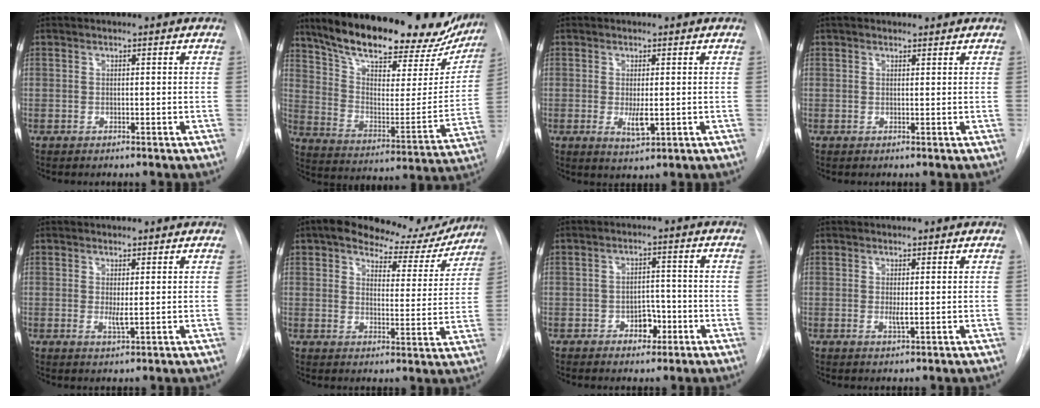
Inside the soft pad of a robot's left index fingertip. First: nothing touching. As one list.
[{"total": 29.1, "force": [23.7, 9.5, 14.0], "torque": [-0.222, -0.010, 0.328]}, {"total": 3.2, "force": [-0.3, 0.9, 3.0], "torque": [-0.055, -0.009, 0.000]}, {"total": 2.2, "force": [1.9, 0.9, 0.8], "torque": [-0.012, 0.022, 0.028]}, {"total": 1.6, "force": [0.3, 0.2, 1.6], "torque": [-0.033, -0.006, 0.009]}, {"total": 14.1, "force": [12.2, 5.1, 4.9], "torque": [-0.049, -0.003, 0.152]}, {"total": 3.8, "force": [-1.7, 2.5, 2.4], "torque": [-0.025, 0.008, -0.022]}, {"total": 1.2, "force": [0.2, 0.2, 1.2], "torque": [-0.027, -0.004, 0.006]}]